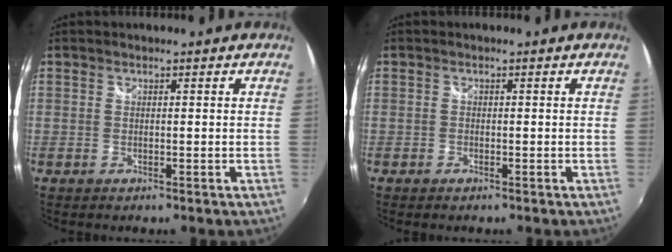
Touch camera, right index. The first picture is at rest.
{"total": 0.8, "force": [-0.6, 0.4, 0.2], "torque": [-0.006, -0.003, -0.014]}